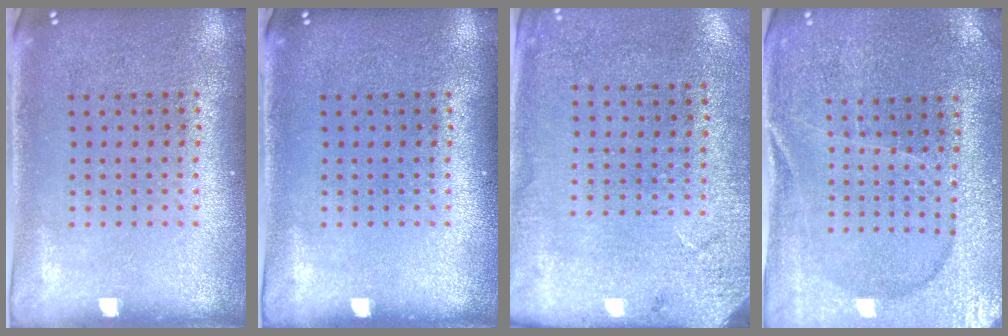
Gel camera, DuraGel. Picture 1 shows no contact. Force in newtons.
{"total": 0.0}
{"total": 2.7, "press": 2.3, "slide": 1.3}
{"total": 1.5, "press": 1.5, "slide": 0.2}